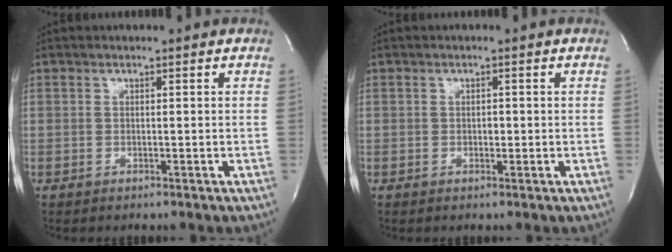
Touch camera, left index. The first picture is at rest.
{"total": 0.8, "force": [0.0, 0.5, 0.6], "torque": [-0.008, 0.001, -0.002]}